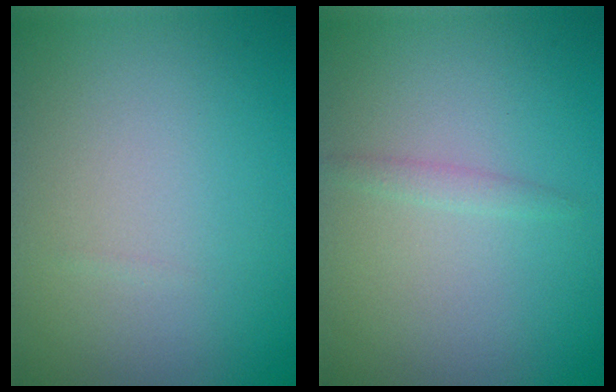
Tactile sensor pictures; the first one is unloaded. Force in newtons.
{"total": 0.9, "press": 0.9, "slide": 0.1}